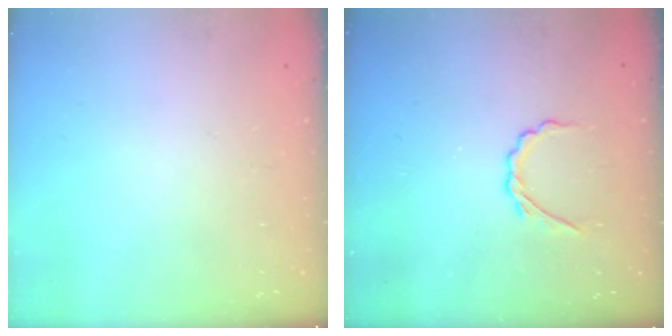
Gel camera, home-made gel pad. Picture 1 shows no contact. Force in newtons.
{"total": 2.7, "press": 2.6, "slide": 0.8}